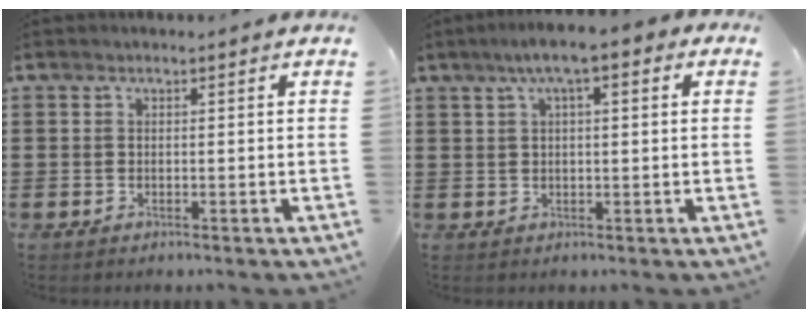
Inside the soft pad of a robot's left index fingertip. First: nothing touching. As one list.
[{"total": 4.7, "force": [1.9, 0.9, 4.2], "torque": [-0.084, 0.008, 0.029]}]